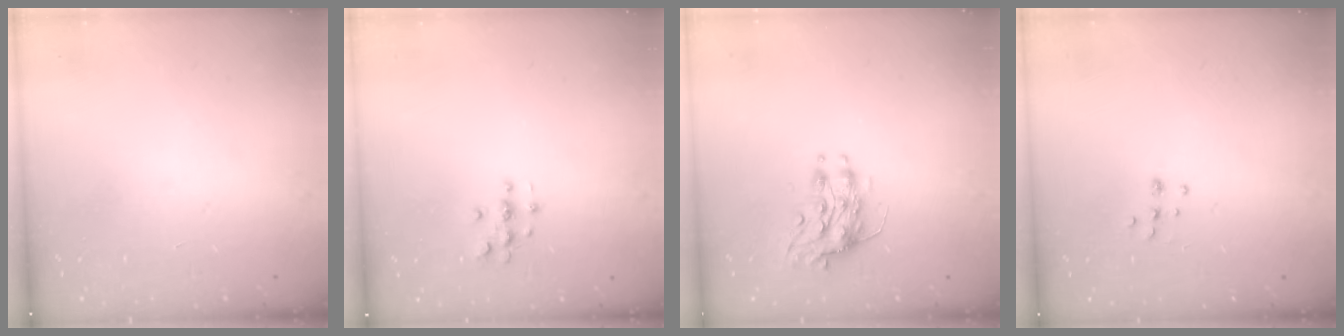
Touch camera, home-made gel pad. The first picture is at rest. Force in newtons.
{"total": 2.9, "press": 2.9, "slide": 0.3}
{"total": 8.3, "press": 8.2, "slide": 0.6}
{"total": 7.0, "press": 6.9, "slide": 0.6}